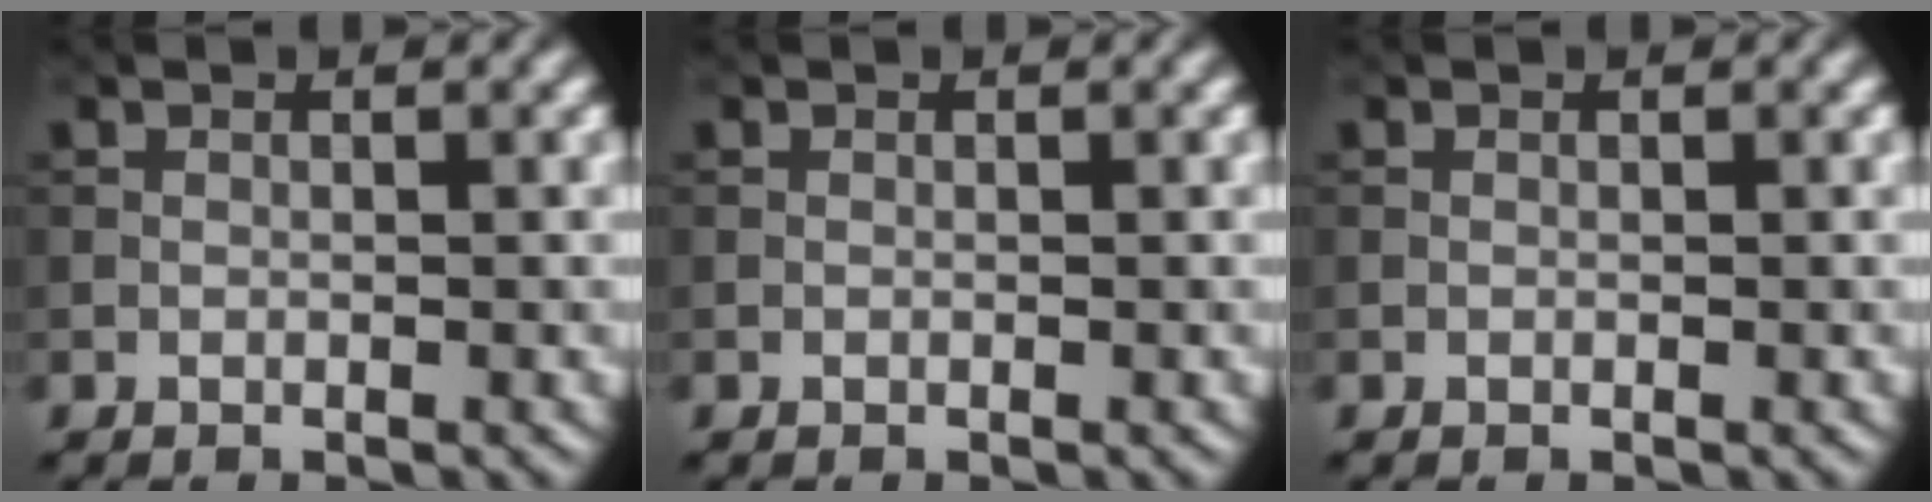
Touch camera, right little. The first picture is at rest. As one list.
[{"total": 0.0}, {"total": 0.0}]